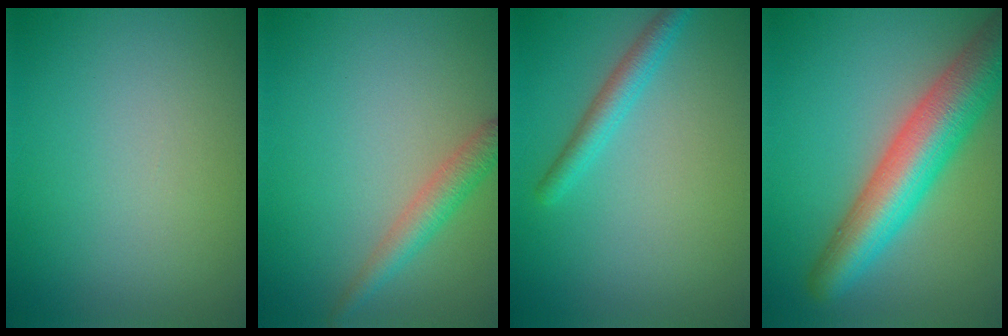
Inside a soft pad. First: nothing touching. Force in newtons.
{"total": 2.5, "press": 2.5, "slide": 0.1}
{"total": 2.3, "press": 2.3, "slide": 0.1}
{"total": 8.3, "press": 8.3, "slide": 0.4}